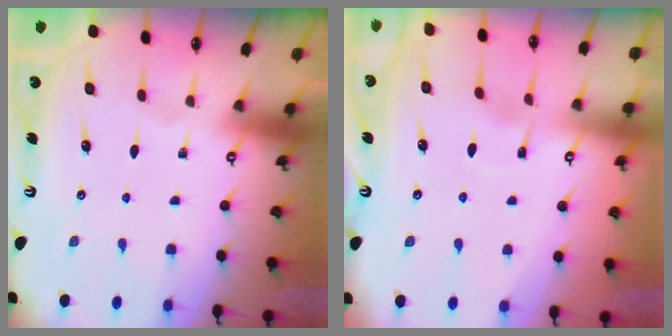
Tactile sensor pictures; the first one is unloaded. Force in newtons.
{"total": 1.8, "press": 1.7, "slide": 0.3}